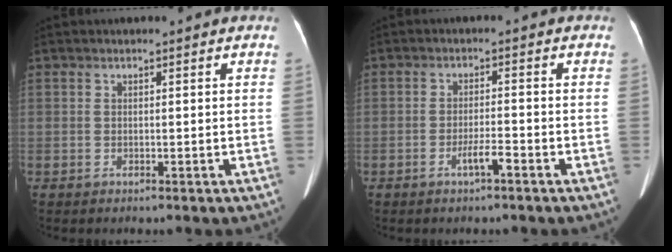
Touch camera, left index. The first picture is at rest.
{"total": 2.7, "force": [-1.7, 0.1, 2.1], "torque": [-0.038, -0.001, -0.035]}